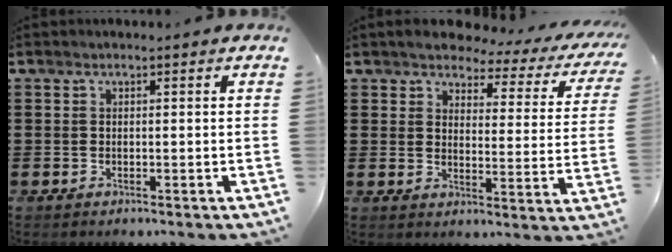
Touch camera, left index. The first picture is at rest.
{"total": 3.9, "force": [3.7, 0.9, 1.1], "torque": [-0.037, -0.024, 0.056]}